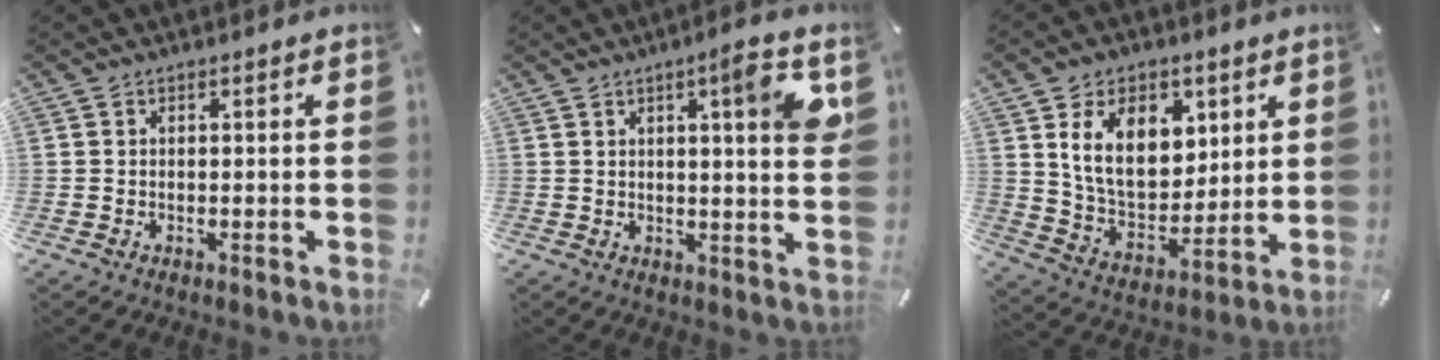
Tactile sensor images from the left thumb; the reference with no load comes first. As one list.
[{"total": 8.5, "force": [3.8, 0.6, 7.6], "torque": [-0.103, -0.019, 0.049]}, {"total": 15.1, "force": [6.0, 10.5, 8.9], "torque": [-0.158, -0.015, 0.113]}]